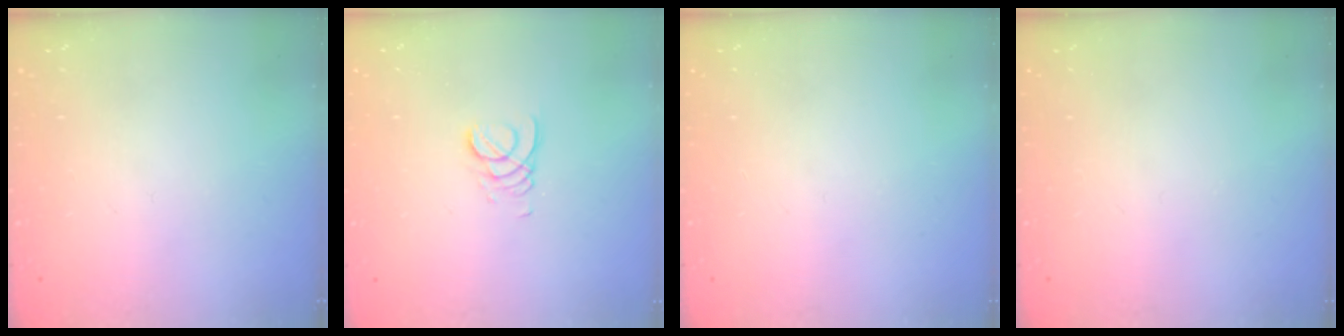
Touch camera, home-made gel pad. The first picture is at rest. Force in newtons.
{"total": 2.2, "press": 2.2, "slide": 0.3}
{"total": 0.0}
{"total": 0.0}